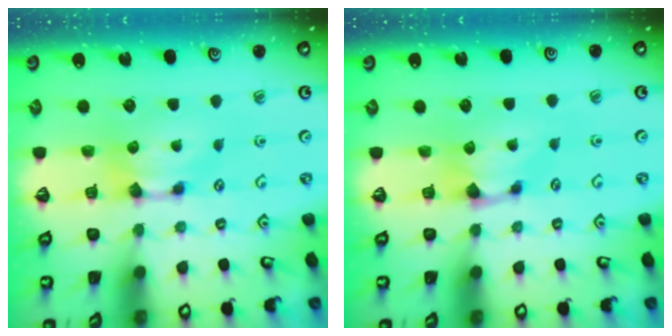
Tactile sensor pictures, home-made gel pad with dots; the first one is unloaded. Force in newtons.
{"total": 0.8, "press": 0.2, "slide": 0.8}